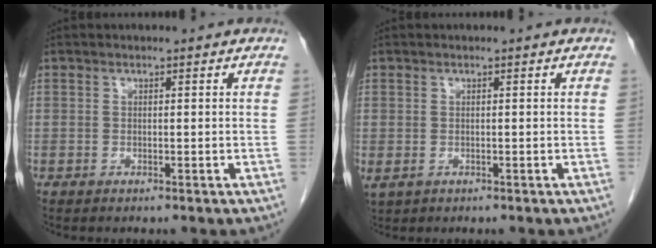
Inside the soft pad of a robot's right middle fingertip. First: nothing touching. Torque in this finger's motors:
{"motor_torque": [0.68, 0.09, 0.91, 0.21]}